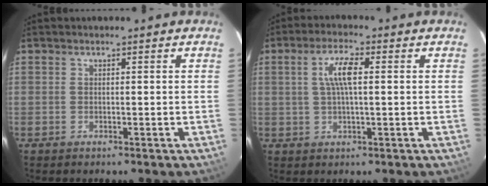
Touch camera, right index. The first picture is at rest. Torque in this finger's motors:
{"motor_torque": [0.34, -0.12, 0.27, 0.11]}